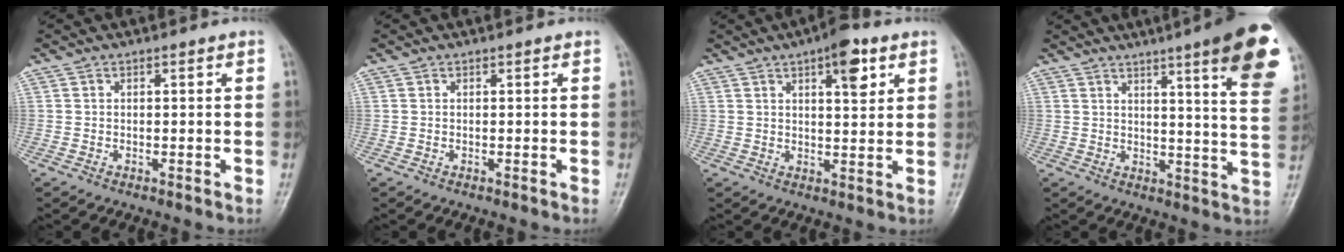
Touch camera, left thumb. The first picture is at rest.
{"total": 0.0}
{"total": 7.6, "force": [3.8, 2.8, 6.0], "torque": [-0.067, -0.014, 0.048]}
{"total": 16.9, "force": [9.5, 2.0, 13.8], "torque": [-0.151, -0.043, 0.110]}